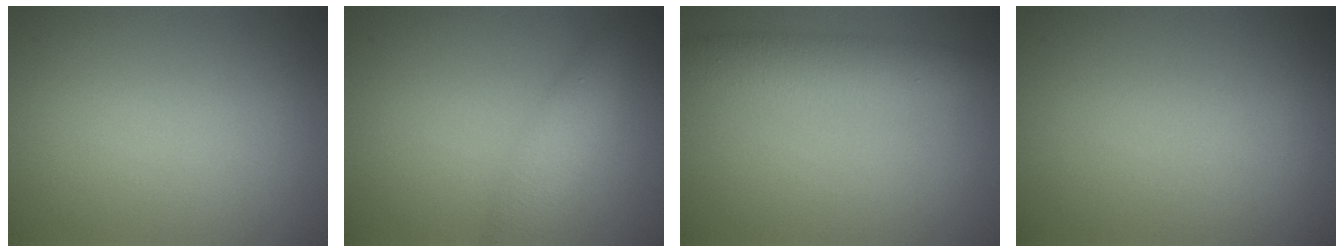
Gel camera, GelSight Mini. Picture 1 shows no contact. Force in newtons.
{"total": 2.8, "press": 2.8, "slide": 0.2}
{"total": 3.6, "press": 3.6, "slide": 0.1}
{"total": 0.0}